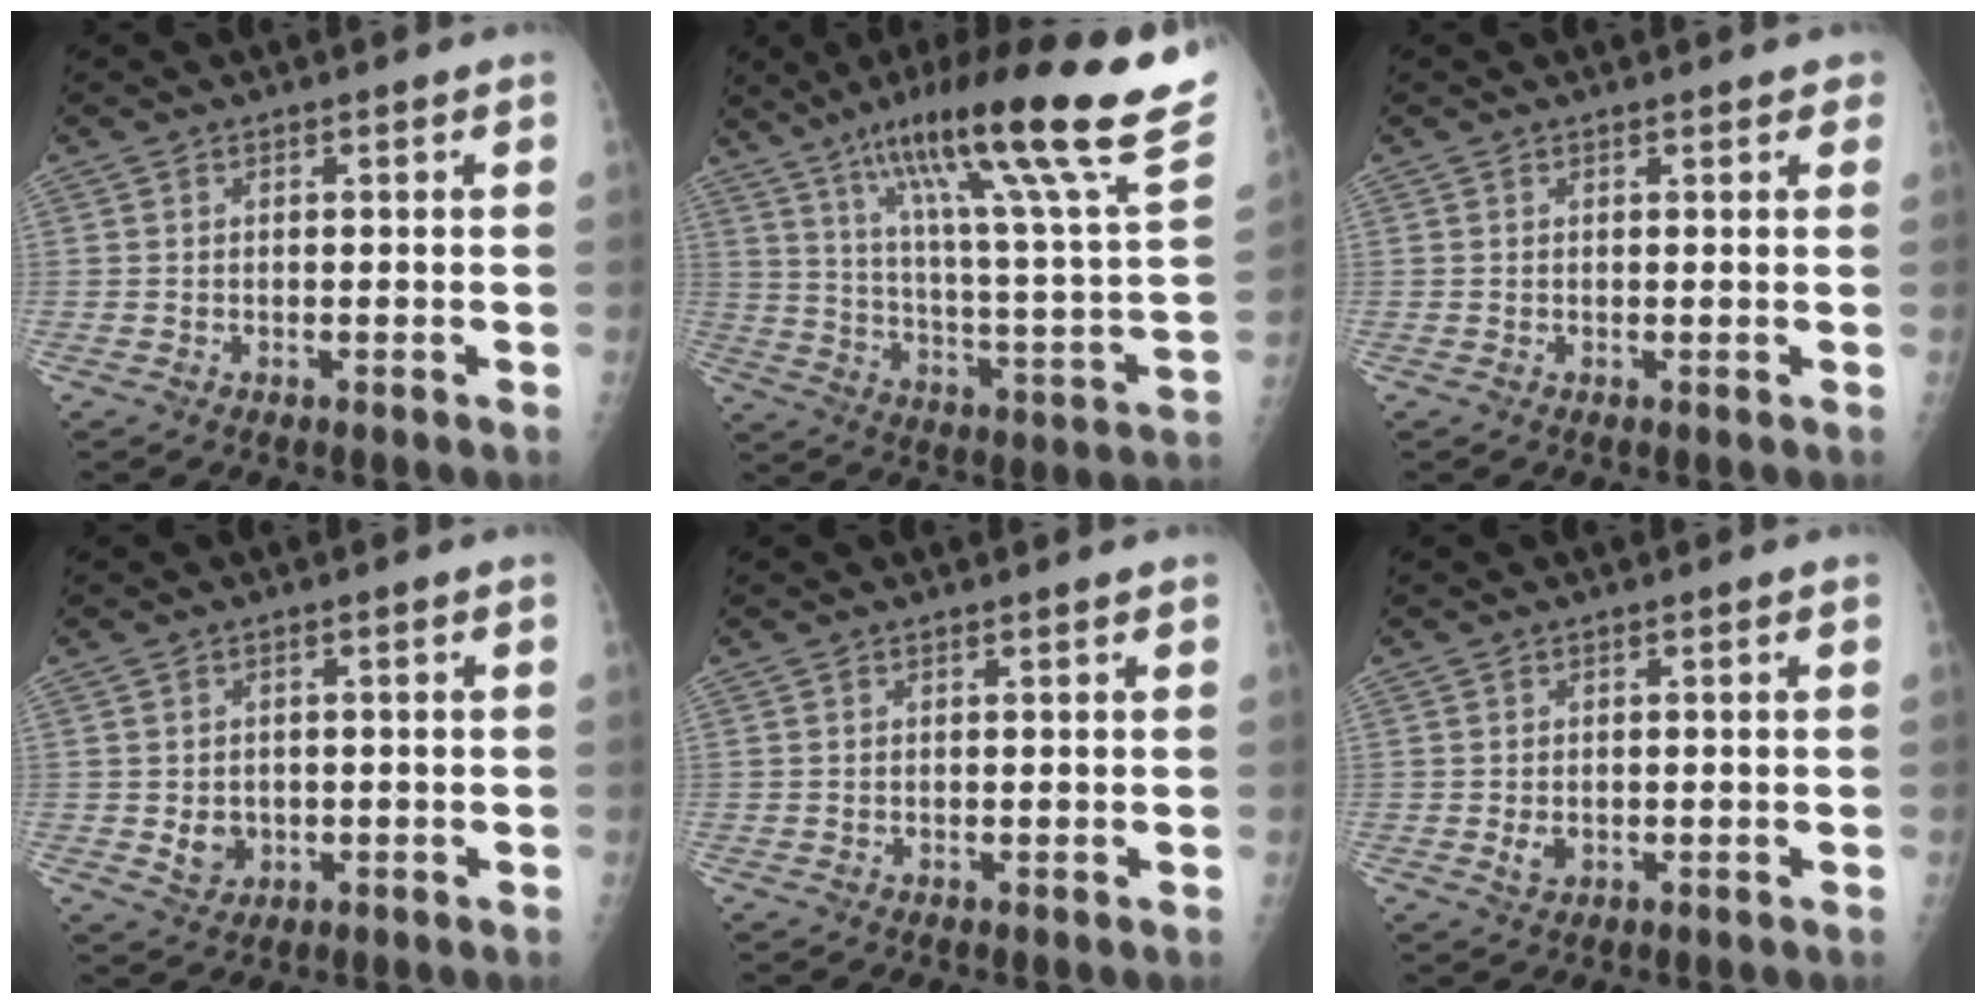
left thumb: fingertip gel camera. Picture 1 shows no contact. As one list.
[{"total": 30.7, "force": [20.0, 2.8, 23.2], "torque": [-0.352, -0.066, 0.303]}, {"total": 1.7, "force": [1.2, 0.8, 1.0], "torque": [-0.001, 0.000, 0.011]}, {"total": 3.4, "force": [-0.4, 2.9, 1.7], "torque": [-0.015, 0.000, 0.004]}, {"total": 0.5, "force": [0.4, 0.0, 0.3], "torque": [-0.007, 0.000, 0.006]}, {"total": 1.9, "force": [-0.2, 1.3, 1.3], "torque": [-0.019, -0.002, 0.001]}]